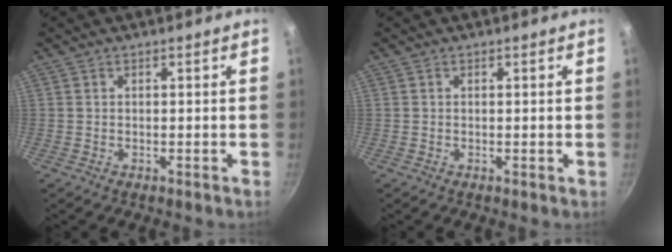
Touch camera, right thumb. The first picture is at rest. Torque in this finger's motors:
{"motor_torque": [-0.08, -0.19, 0.08, 0.66, 0.10]}